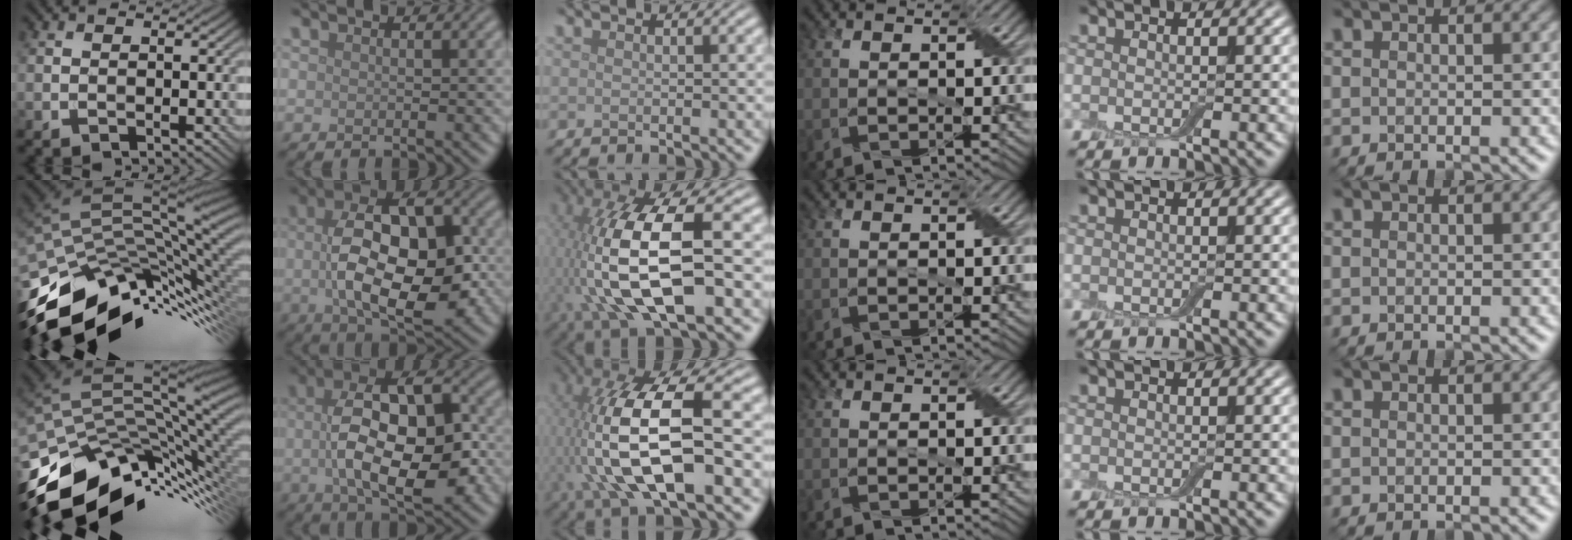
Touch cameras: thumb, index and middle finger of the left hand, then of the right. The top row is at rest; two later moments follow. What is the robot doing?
{"motion": "peel", "object": "aluminum foil"}